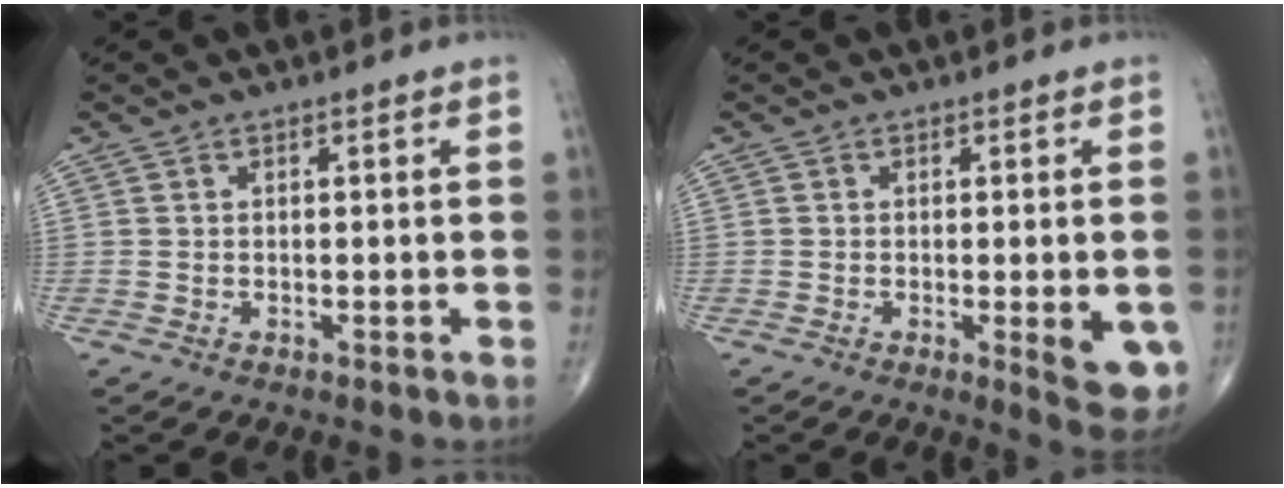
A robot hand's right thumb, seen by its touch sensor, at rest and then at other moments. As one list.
[{"total": 7.5, "force": [-1.9, 2.3, 6.9], "torque": [-0.071, -0.013, -0.020]}]